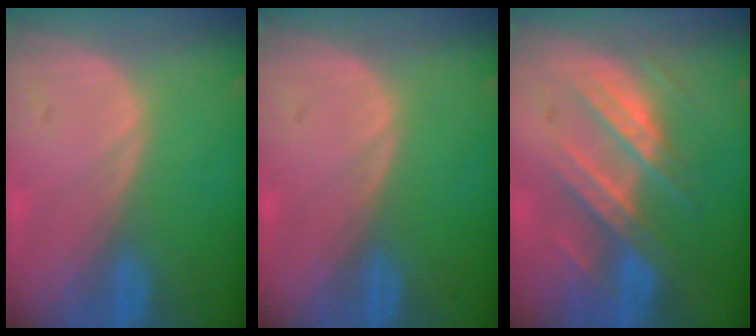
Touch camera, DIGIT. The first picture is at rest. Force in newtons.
{"total": 0.0}
{"total": 8.9, "press": 7.8, "slide": 4.2}